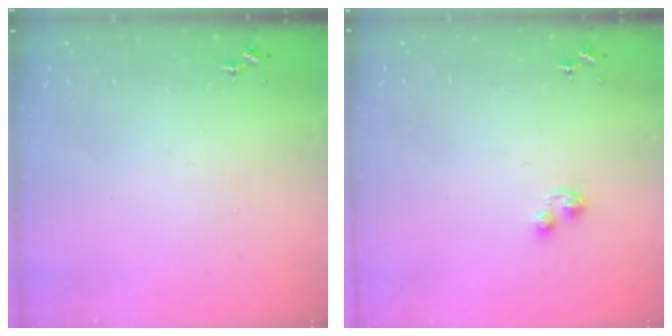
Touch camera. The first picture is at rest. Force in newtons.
{"total": 3.8, "press": 3.8, "slide": 0.6}